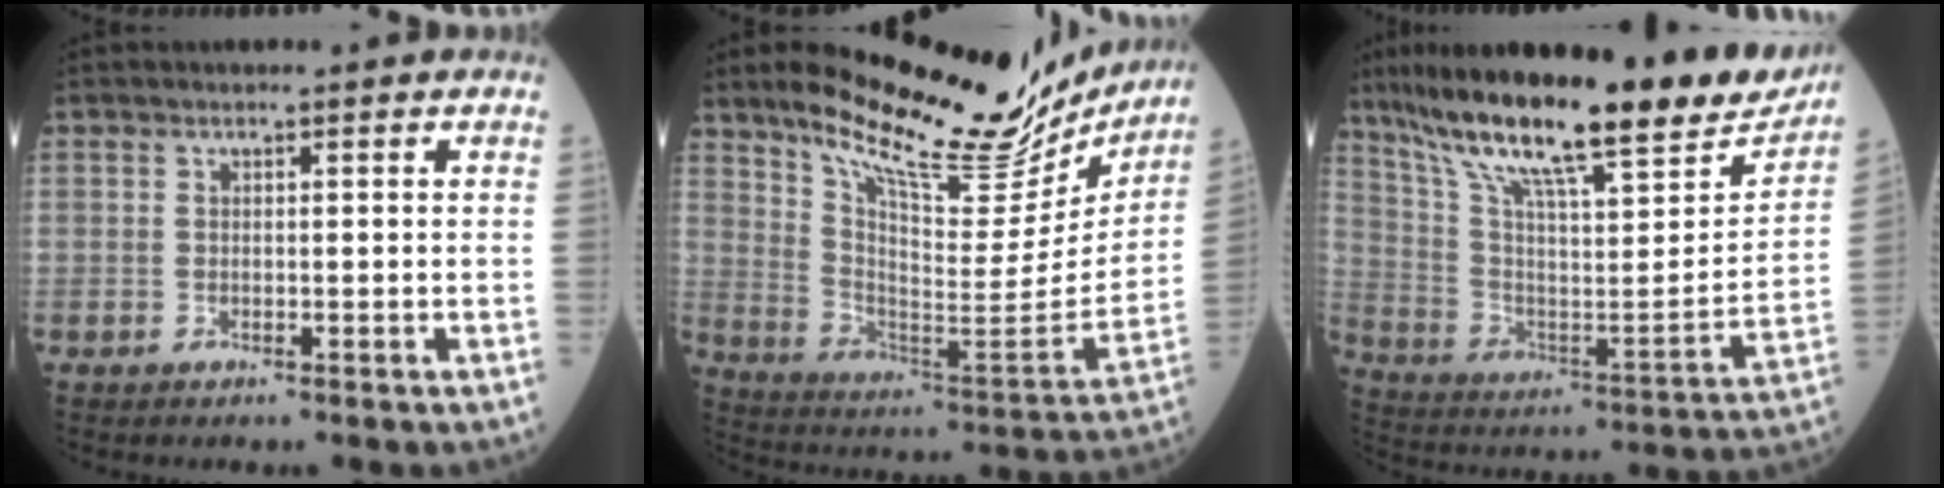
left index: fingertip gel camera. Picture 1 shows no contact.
{"total": 23.2, "force": [19.7, 5.8, 10.8], "torque": [-0.172, -0.035, 0.290]}
{"total": 29.6, "force": [23.5, 4.3, 17.6], "torque": [-0.299, -0.025, 0.347]}